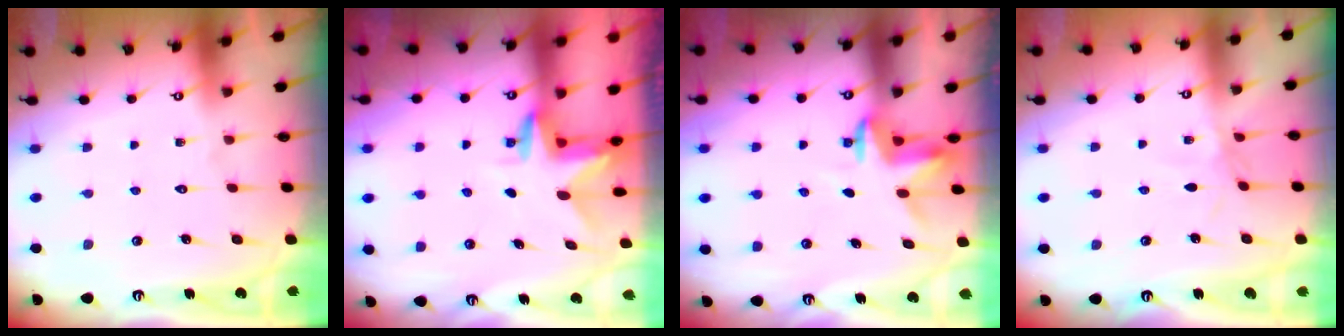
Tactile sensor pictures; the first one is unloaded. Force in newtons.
{"total": 3.0, "press": 3.0, "slide": 0.2}
{"total": 3.5, "press": 3.4, "slide": 0.3}
{"total": 2.0, "press": 2.0, "slide": 0.3}